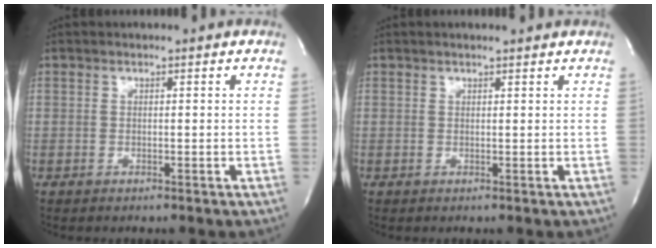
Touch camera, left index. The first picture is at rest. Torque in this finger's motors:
{"motor_torque": [0.71, -0.72, 0.30, 0.06]}